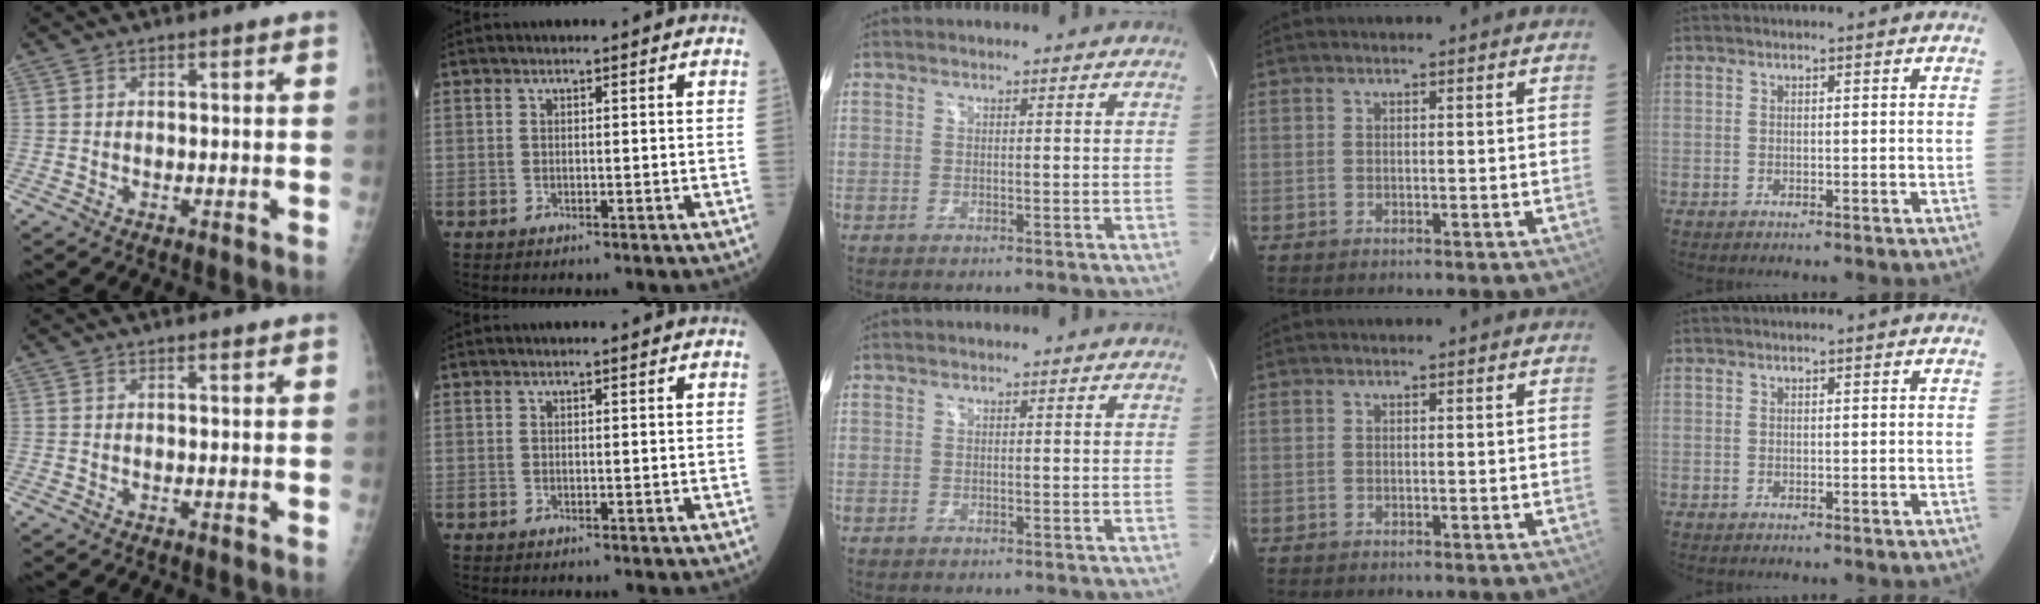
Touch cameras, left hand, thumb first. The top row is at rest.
{"thumb": {"total": 0.6, "force": [0.4, 0.1, 0.3], "torque": [-0.008, -0.002, 0.007]}}